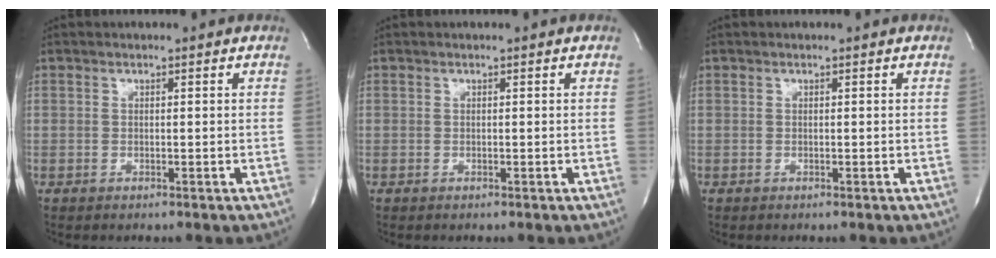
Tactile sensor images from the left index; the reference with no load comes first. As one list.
[{"total": 0.0}, {"total": 0.0}]